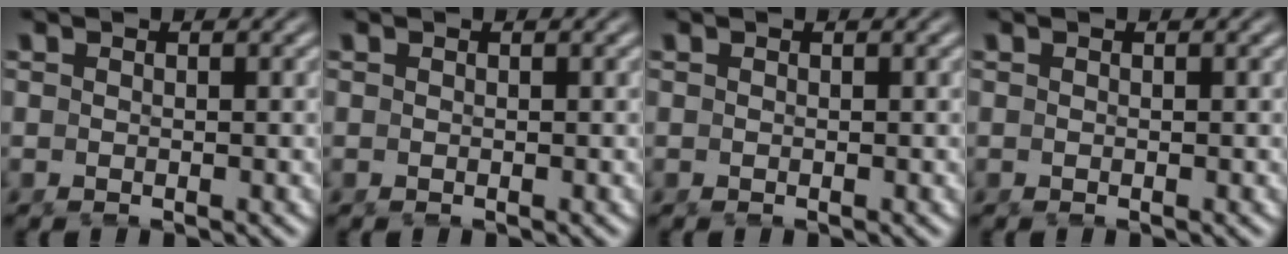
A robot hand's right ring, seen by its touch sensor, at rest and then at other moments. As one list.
[{"total": 0.0}, {"total": 0.0}, {"total": 0.0}]